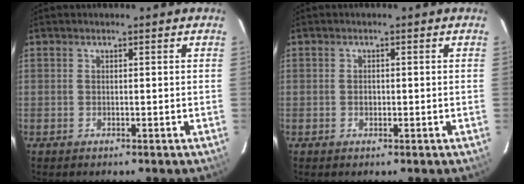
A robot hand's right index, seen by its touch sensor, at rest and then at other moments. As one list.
[{"total": 0.9, "force": [0.0, 0.7, 0.5], "torque": [-0.008, 0.002, 0.000]}]